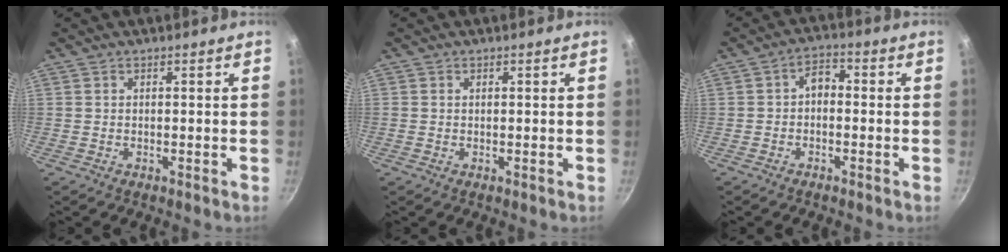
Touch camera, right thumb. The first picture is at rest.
{"total": 0.0}
{"total": 3.6, "force": [-0.6, 2.4, 2.6], "torque": [-0.034, 0.019, -0.016]}